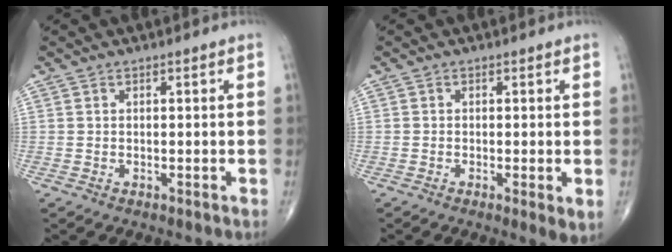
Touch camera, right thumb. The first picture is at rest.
{"total": 3.1, "force": [-0.6, 0.6, 3.0], "torque": [-0.053, -0.012, -0.014]}